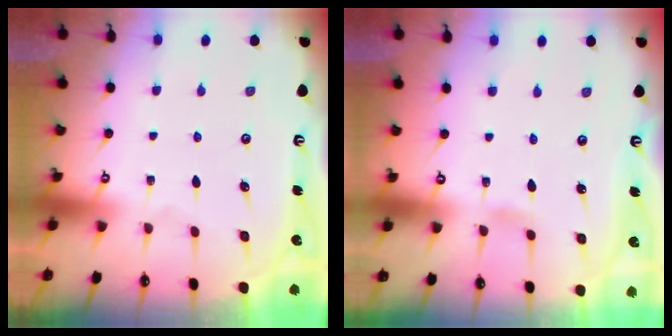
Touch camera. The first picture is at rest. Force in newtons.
{"total": 2.8, "press": 2.8, "slide": 0.2}